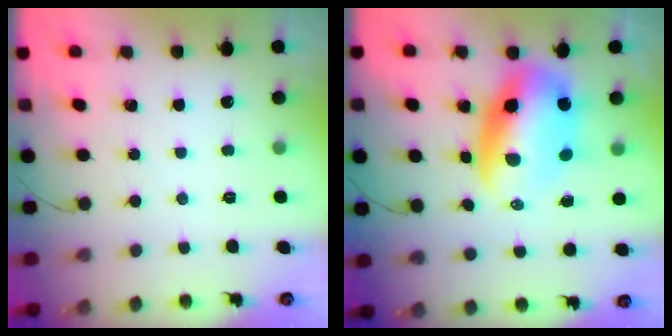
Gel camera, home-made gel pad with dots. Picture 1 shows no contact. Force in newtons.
{"total": 13.4, "press": 13.0, "slide": 3.1}